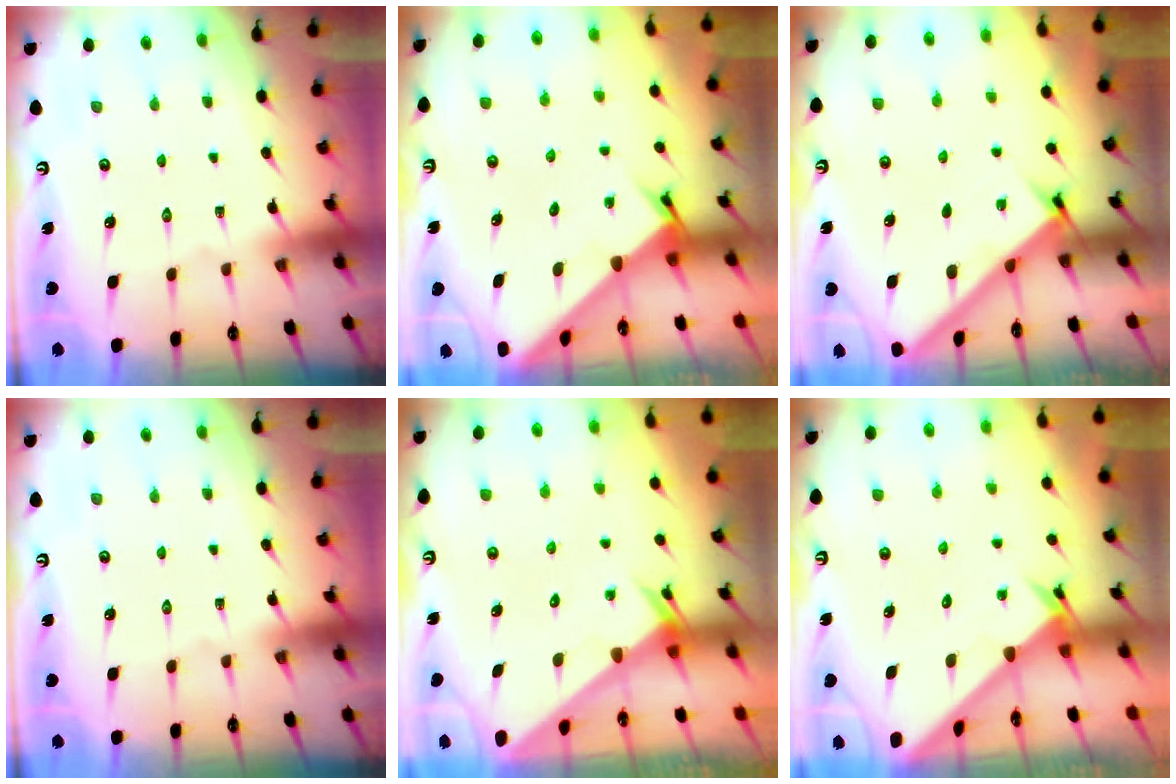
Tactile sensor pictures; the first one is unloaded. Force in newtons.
{"total": 1.9, "press": 1.9, "slide": 0.2}
{"total": 2.8, "press": 2.8, "slide": 0.4}
{"total": 0.0}
{"total": 2.1, "press": 2.1, "slide": 0.1}
{"total": 2.6, "press": 2.6, "slide": 0.2}